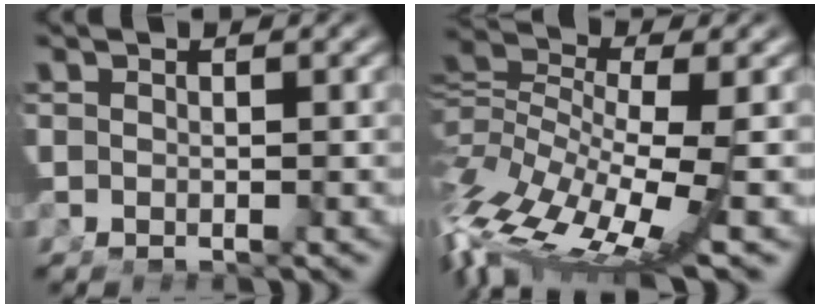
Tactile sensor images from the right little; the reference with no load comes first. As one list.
[{"total": 9.7, "force": [-2.1, 6.1, 7.2], "torque": [-0.154, -0.049, -0.016]}]